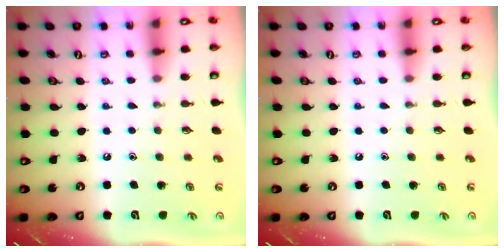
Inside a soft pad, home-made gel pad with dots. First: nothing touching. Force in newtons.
{"total": 0.0}